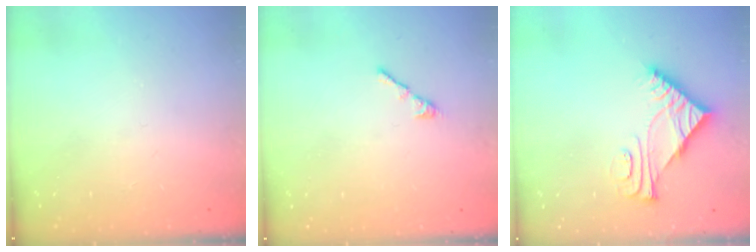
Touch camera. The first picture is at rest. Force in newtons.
{"total": 0.6, "press": 0.4, "slide": 0.4}
{"total": 6.8, "press": 6.8, "slide": 0.1}